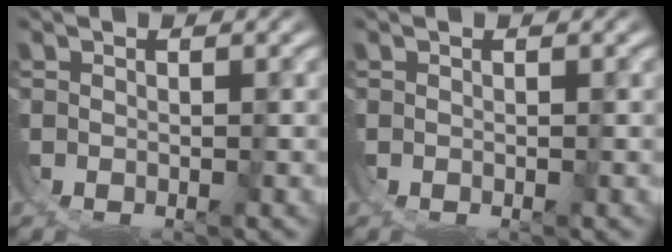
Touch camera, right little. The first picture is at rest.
{"total": 0.0}